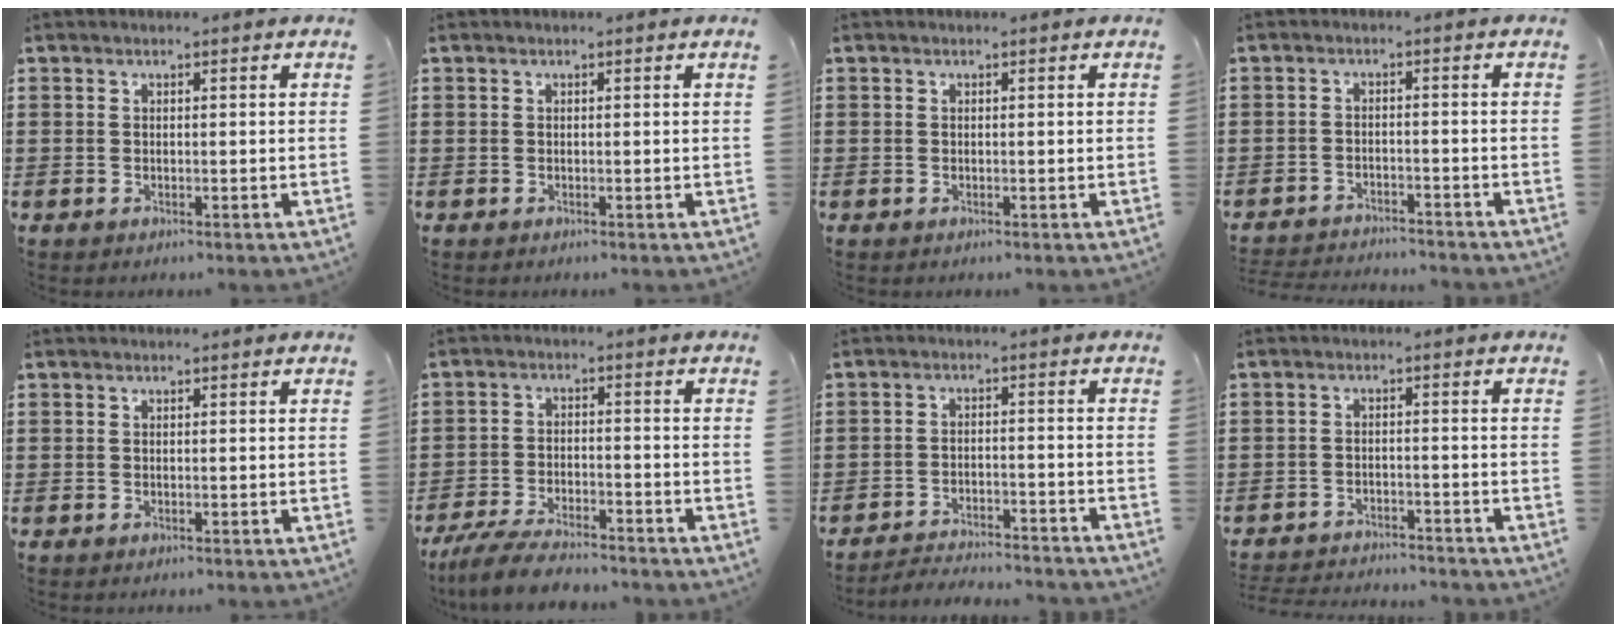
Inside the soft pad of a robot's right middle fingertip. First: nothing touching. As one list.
[{"total": 0.0}, {"total": 0.0}, {"total": 2.9, "force": [-2.9, 0.2, -0.1], "torque": [-0.006, -0.001, -0.062]}, {"total": 0.0}, {"total": 5.9, "force": [-5.4, 0.8, 2.2], "torque": [-0.053, -0.004, -0.108]}, {"total": 3.5, "force": [-3.5, 0.1, 0.4], "torque": [-0.011, 0.004, -0.075]}, {"total": 3.1, "force": [-3.1, 0.3, -0.1], "torque": [-0.005, -0.001, -0.066]}]